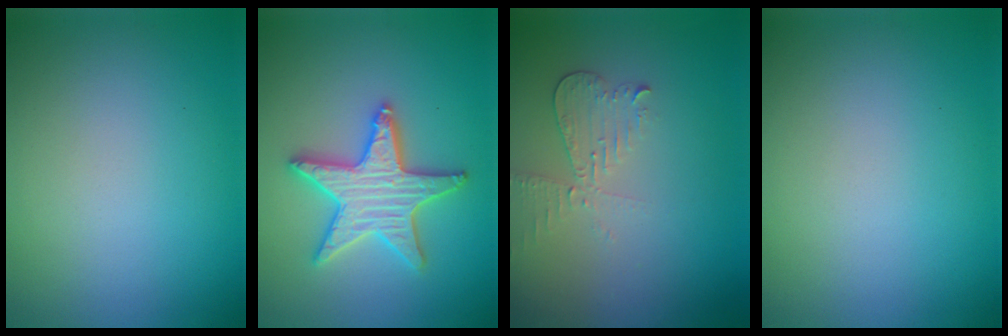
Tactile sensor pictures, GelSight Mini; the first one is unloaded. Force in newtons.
{"total": 5.2, "press": 5.1, "slide": 0.9}
{"total": 2.2, "press": 2.2, "slide": 0.1}
{"total": 0.0}